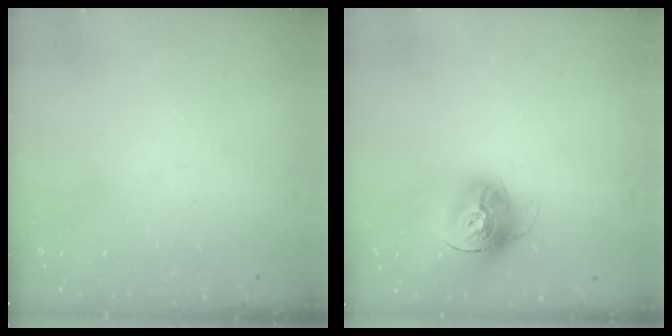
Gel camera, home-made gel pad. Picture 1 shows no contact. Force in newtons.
{"total": 14.7, "press": 14.6, "slide": 1.4}